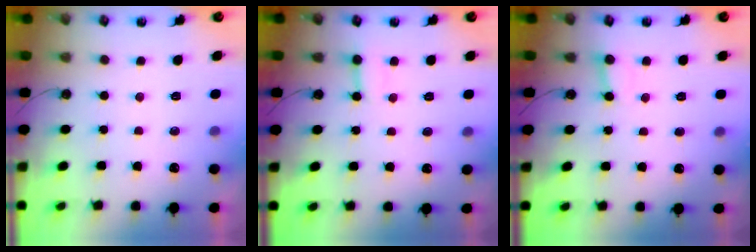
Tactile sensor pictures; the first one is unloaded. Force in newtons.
{"total": 2.7, "press": 2.7, "slide": 0.3}
{"total": 2.7, "press": 2.7, "slide": 0.3}